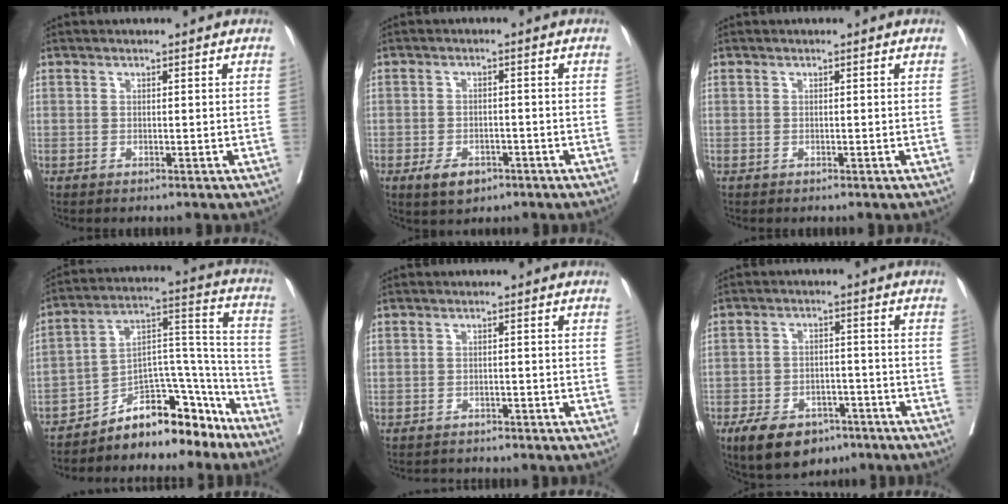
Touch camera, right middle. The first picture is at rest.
{"total": 4.4, "force": [-2.6, 2.5, 2.5], "torque": [-0.043, 0.000, -0.033]}
{"total": 0.0}
{"total": 13.6, "force": [-11.5, 4.7, 5.5], "torque": [-0.065, 0.069, -0.186]}
{"total": 2.5, "force": [-2.2, 1.3, -0.1], "torque": [-0.004, 0.000, -0.034]}
{"total": 10.3, "force": [-6.9, 5.6, 5.2], "torque": [-0.085, 0.004, -0.107]}